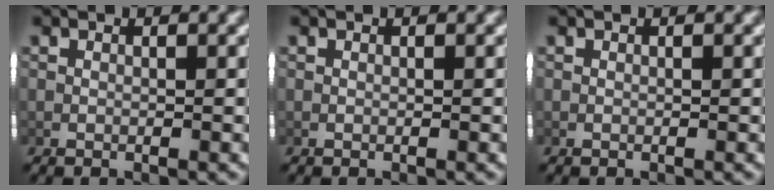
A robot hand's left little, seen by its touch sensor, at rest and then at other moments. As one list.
[{"total": 0.0}, {"total": 0.0}]